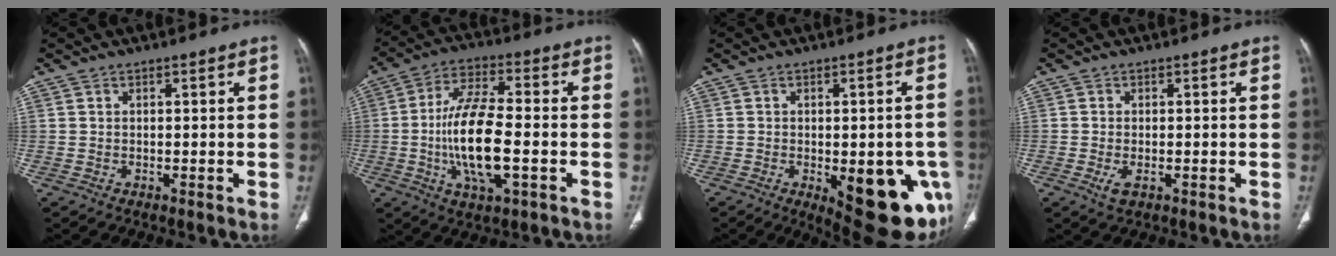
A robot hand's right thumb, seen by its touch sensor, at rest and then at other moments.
{"total": 15.1, "force": [-2.7, 5.2, 13.9], "torque": [-0.269, 0.011, -0.051]}
{"total": 17.7, "force": [-5.9, 7.4, 15.0], "torque": [-0.127, 0.002, -0.052]}
{"total": 2.2, "force": [-0.8, 1.1, 1.7], "torque": [-0.038, -0.004, -0.014]}